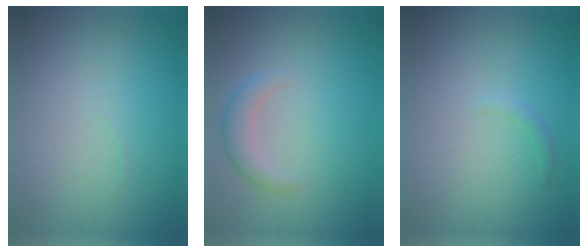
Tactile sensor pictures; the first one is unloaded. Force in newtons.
{"total": 1.9, "press": 1.9, "slide": 0.2}
{"total": 0.7, "press": 0.7, "slide": 0.1}